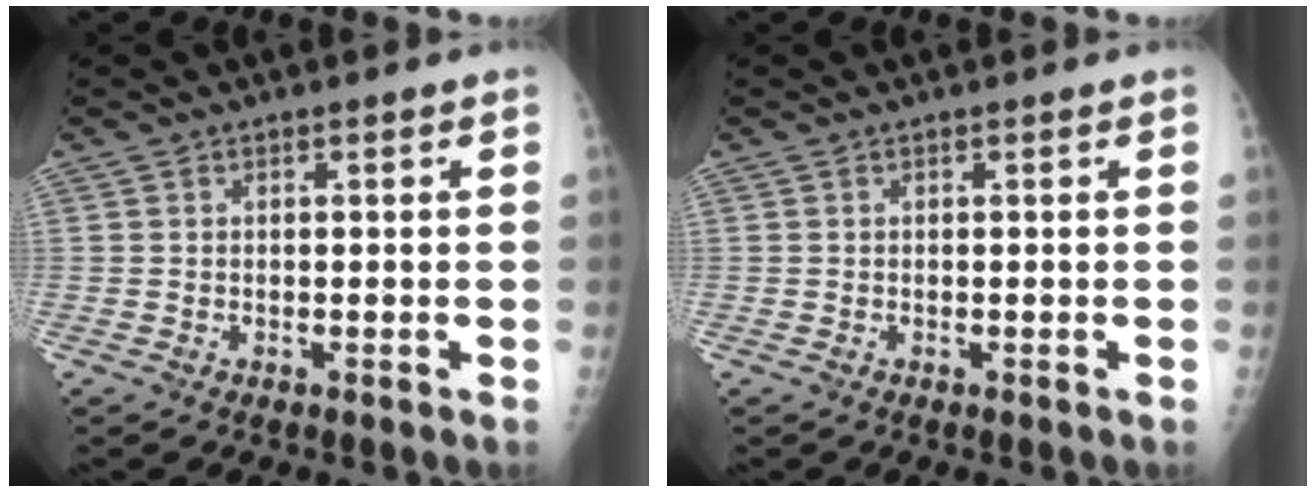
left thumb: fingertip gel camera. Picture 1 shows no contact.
{"total": 0.0}